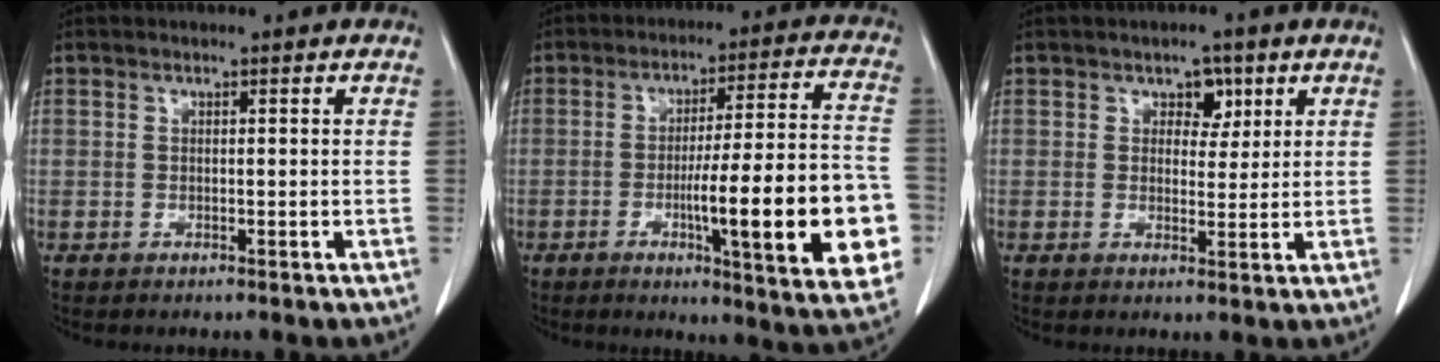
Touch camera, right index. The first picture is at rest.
{"total": 20.7, "force": [-5.1, 1.8, 20.0], "torque": [-0.216, 0.008, -0.061]}
{"total": 3.4, "force": [1.6, 2.2, 1.9], "torque": [-0.020, 0.005, 0.024]}